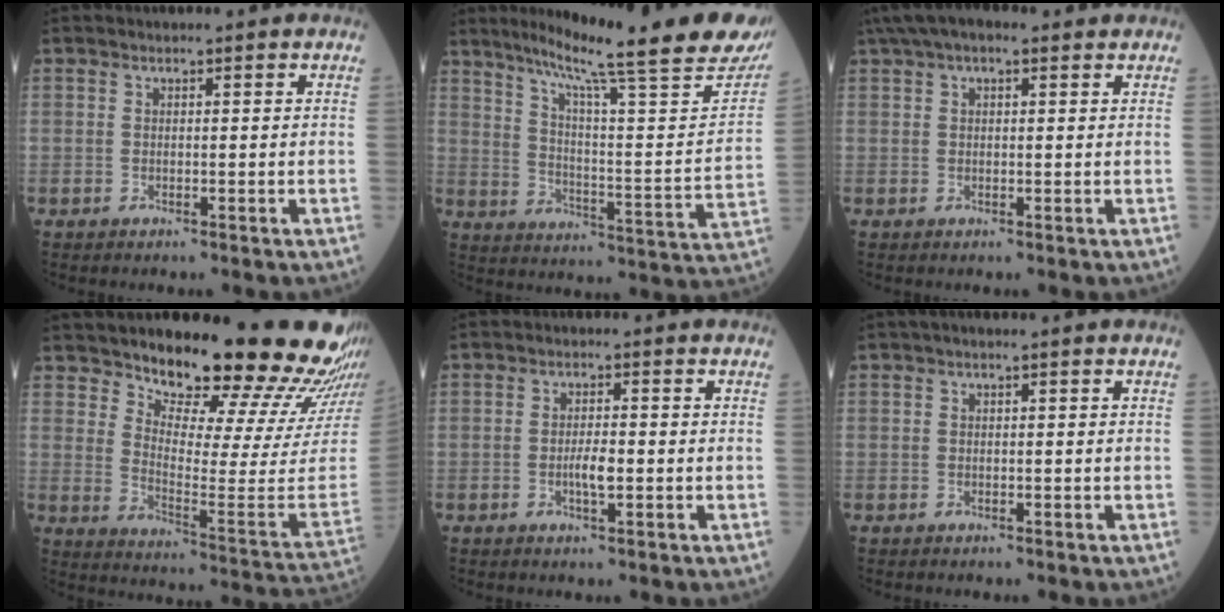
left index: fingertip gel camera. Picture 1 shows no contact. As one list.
[{"total": 27.2, "force": [21.8, 1.0, 16.2], "torque": [-0.244, -0.057, 0.284]}, {"total": 7.4, "force": [5.0, 2.4, 4.9], "torque": [-0.090, 0.047, 0.082]}, {"total": 23.5, "force": [19.7, 3.8, 12.2], "torque": [-0.167, -0.090, 0.241]}, {"total": 2.8, "force": [-0.9, 0.6, 2.6], "torque": [-0.048, -0.002, -0.016]}, {"total": 0.9, "force": [0.4, -0.1, 0.9], "torque": [-0.017, 0.013, 0.003]}]